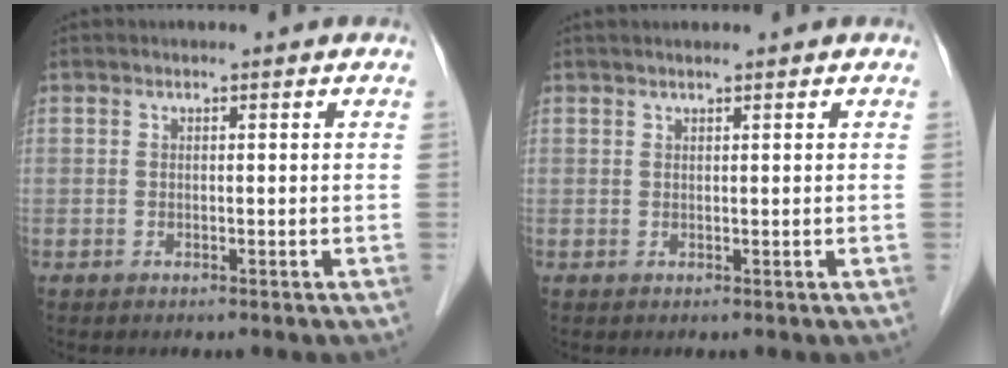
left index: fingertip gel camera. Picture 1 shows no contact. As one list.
[{"total": 1.7, "force": [1.5, 0.0, 0.9], "torque": [-0.010, 0.020, 0.027]}]